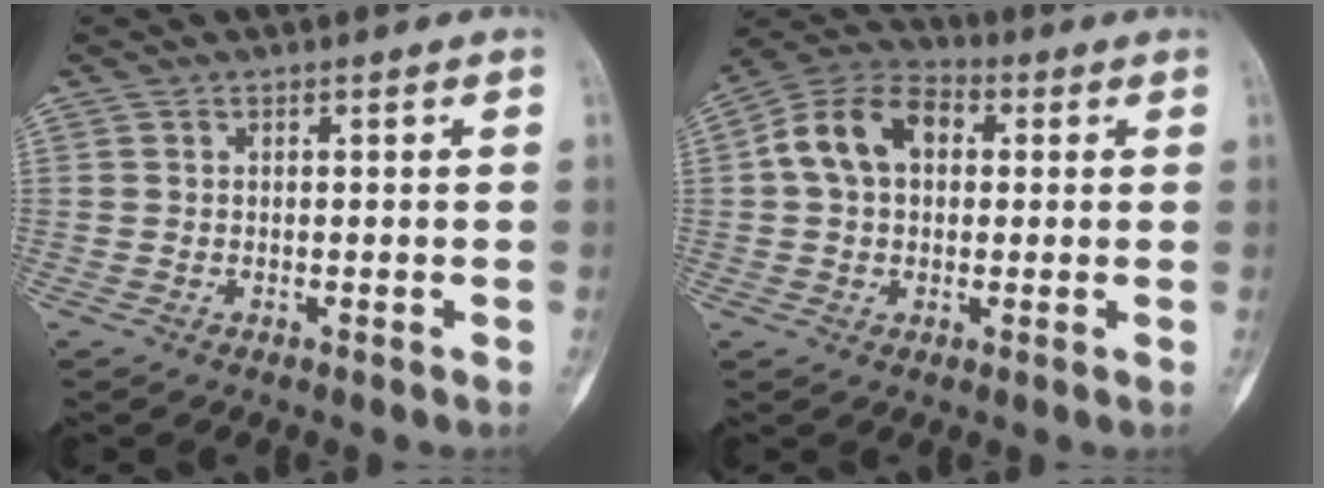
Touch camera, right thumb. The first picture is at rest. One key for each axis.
{"total": 11.5, "fx": 1.9, "fy": 8.0, "fz": 7.9, "tx": -0.133, "ty": 0.030, "tz": 0.024}